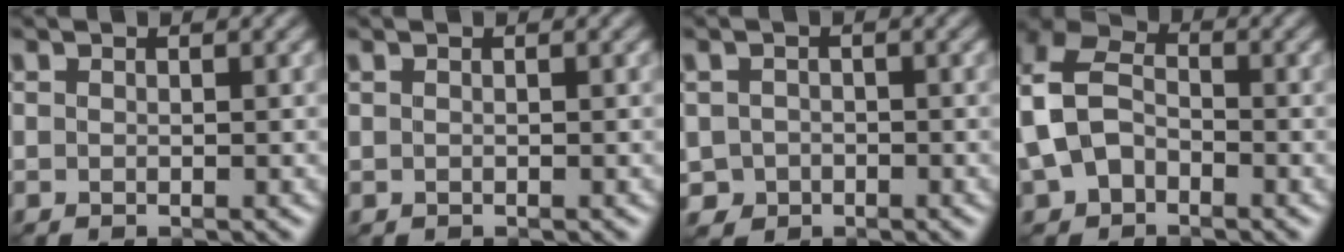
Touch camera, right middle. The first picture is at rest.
{"total": 0.0}
{"total": 1.9, "force": [-0.8, 1.7, 0.5], "torque": [-0.009, -0.002, -0.015]}
{"total": 7.0, "force": [-0.9, 5.0, 4.8], "torque": [-0.126, 0.013, -0.031]}